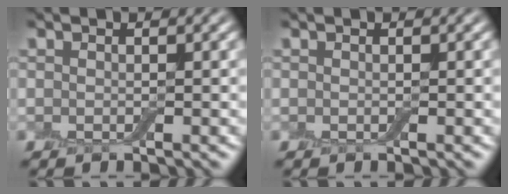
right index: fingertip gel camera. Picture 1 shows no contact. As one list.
[{"total": 0.0}]